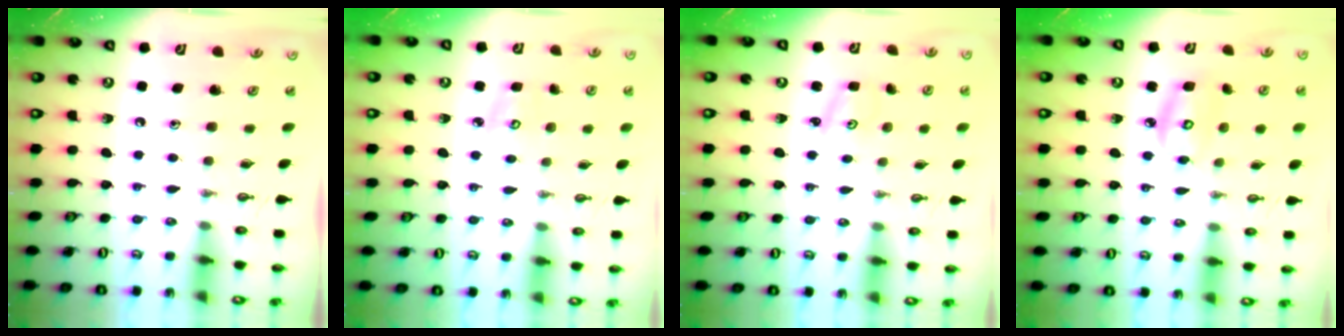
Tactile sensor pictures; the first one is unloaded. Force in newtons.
{"total": 4.1, "press": 4.1, "slide": 0.4}
{"total": 2.2, "press": 2.2, "slide": 0.3}
{"total": 5.7, "press": 5.7, "slide": 0.3}